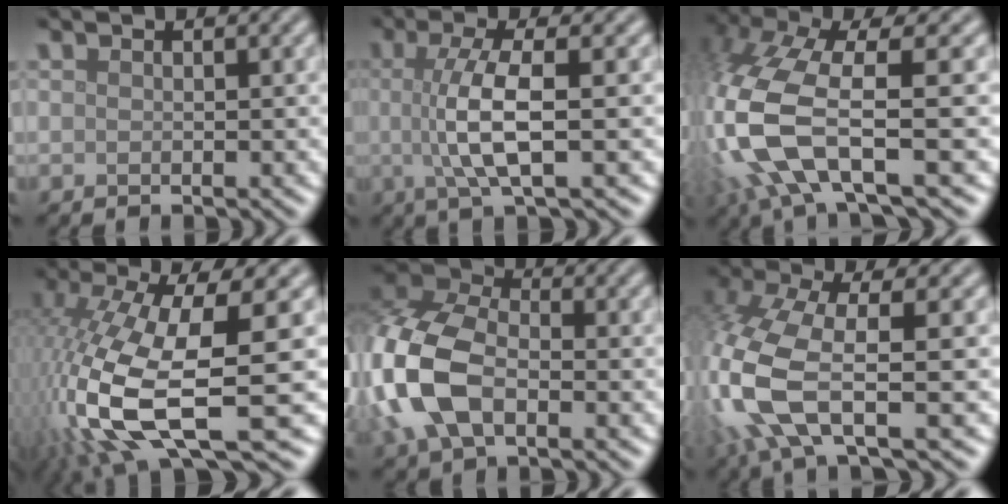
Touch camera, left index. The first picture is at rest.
{"total": 5.4, "force": [0.0, 1.4, 5.2], "torque": [-0.104, 0.001, -0.003]}
{"total": 11.5, "force": [-2.4, 4.4, 10.4], "torque": [-0.249, -0.020, -0.041]}
{"total": 13.6, "force": [-3.5, 4.1, 12.4], "torque": [-0.278, -0.016, -0.057]}
{"total": 11.1, "force": [-2.4, 7.0, 8.3], "torque": [-0.223, 0.000, -0.064]}
{"total": 7.8, "force": [-1.3, 2.8, 7.1], "torque": [-0.182, -0.007, -0.033]}